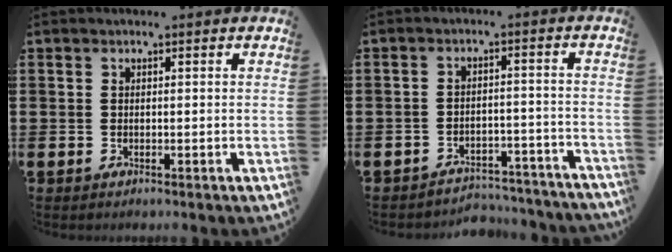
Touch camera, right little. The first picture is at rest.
{"total": 3.7, "force": [-3.7, 0.5, 0.1], "torque": [-0.007, 0.008, -0.079]}